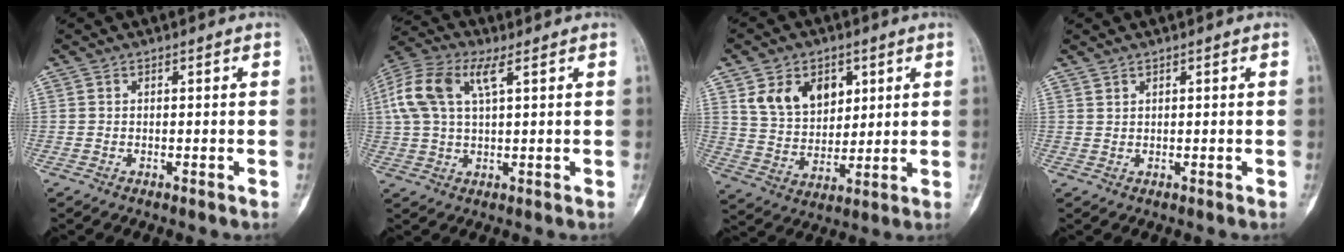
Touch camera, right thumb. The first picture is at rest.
{"total": 11.6, "force": [4.2, 5.2, 9.5], "torque": [-0.220, 0.027, 0.079]}
{"total": 11.9, "force": [4.9, 8.4, 6.8], "torque": [-0.080, -0.024, 0.098]}
{"total": 0.8, "force": [0.7, 0.1, 0.1], "torque": [-0.001, -0.007, 0.015]}